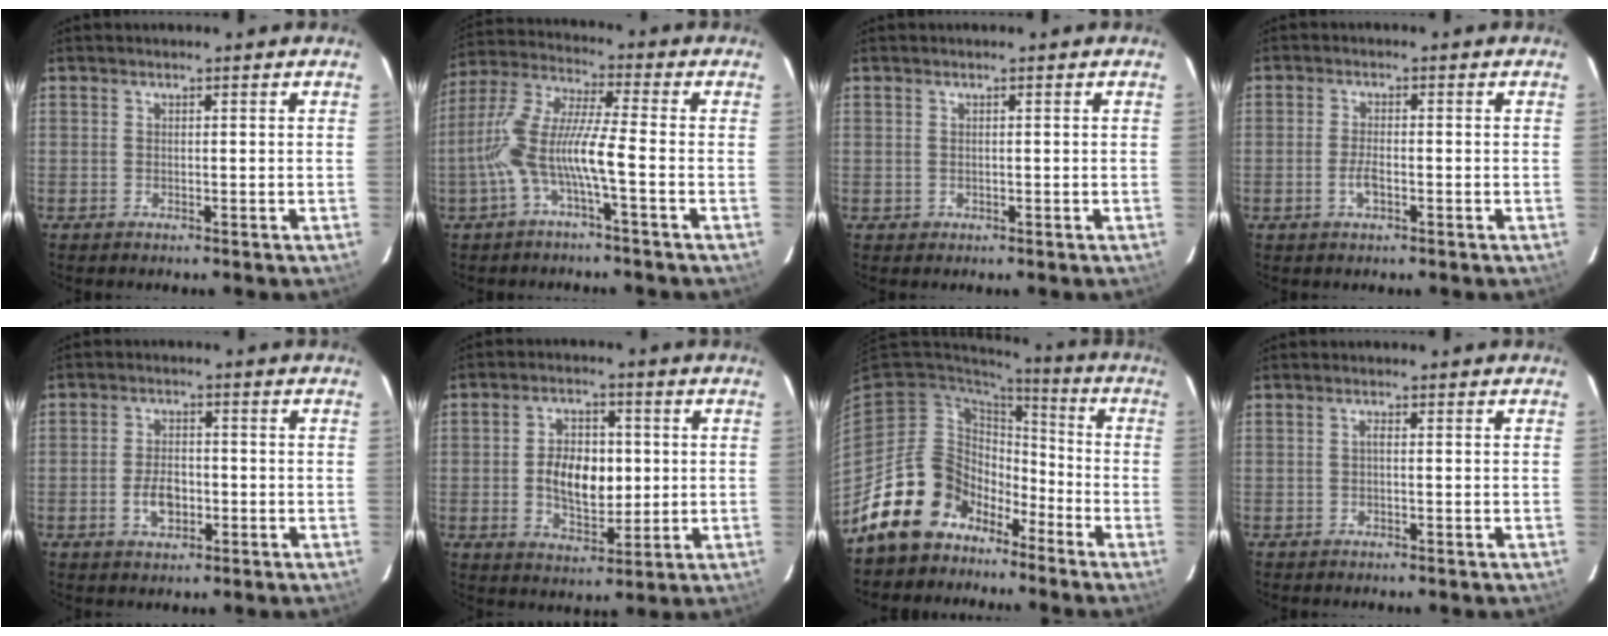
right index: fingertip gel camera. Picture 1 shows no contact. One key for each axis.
{"total": 10.4, "fx": -3.6, "fy": 0.7, "fz": 9.8, "tx": -0.211, "ty": 0.008, "tz": -0.071}
{"total": 0.8, "fx": -0.1, "fy": 0.8, "fz": 0.0, "tx": 0.003, "ty": 0.001, "tz": 0.001}
{"total": 3.0, "fx": -1.3, "fy": 1.2, "fz": 2.5, "tx": -0.055, "ty": -0.001, "tz": -0.024}
{"total": 5.4, "fx": -1.8, "fy": 3.3, "fz": 3.9, "tx": -0.080, "ty": 0.003, "tz": -0.027}
{"total": 9.8, "fx": -0.1, "fy": 5.8, "fz": 8.0, "tx": -0.145, "ty": 0.011, "tz": 0.006}
{"total": 14.0, "fx": -9.7, "fy": 9.8, "fz": 2.8, "tx": -0.068, "ty": 0.036, "tz": -0.163}
{"total": 0.7, "fx": -0.1, "fy": 0.2, "fz": 0.7, "tx": -0.013, "ty": 0.005, "tz": -0.004}